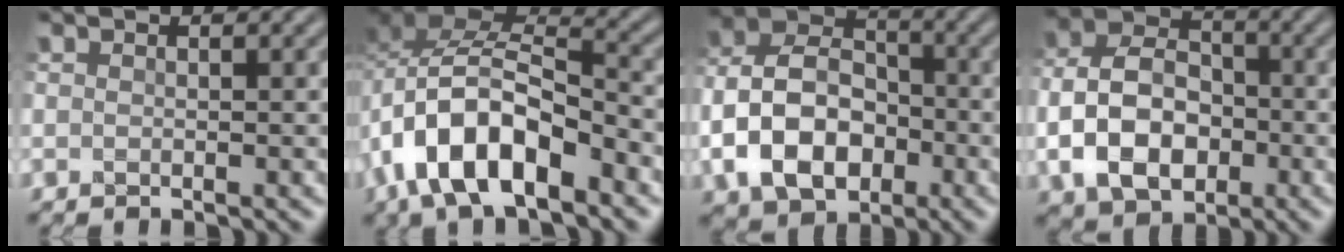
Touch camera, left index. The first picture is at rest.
{"total": 10.1, "force": [-4.6, 5.4, 7.2], "torque": [-0.124, 0.003, -0.087]}
{"total": 9.5, "force": [-3.0, 6.9, 5.9], "torque": [-0.119, 0.002, -0.067]}
{"total": 8.5, "force": [-2.2, 6.1, 5.5], "torque": [-0.111, 0.002, -0.053]}